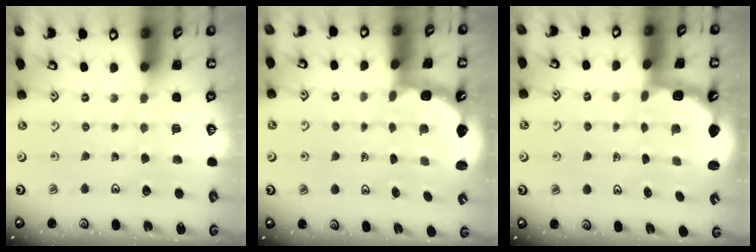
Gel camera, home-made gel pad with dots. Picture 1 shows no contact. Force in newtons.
{"total": 3.3, "press": 2.3, "slide": 2.4}
{"total": 3.3, "press": 2.3, "slide": 2.4}